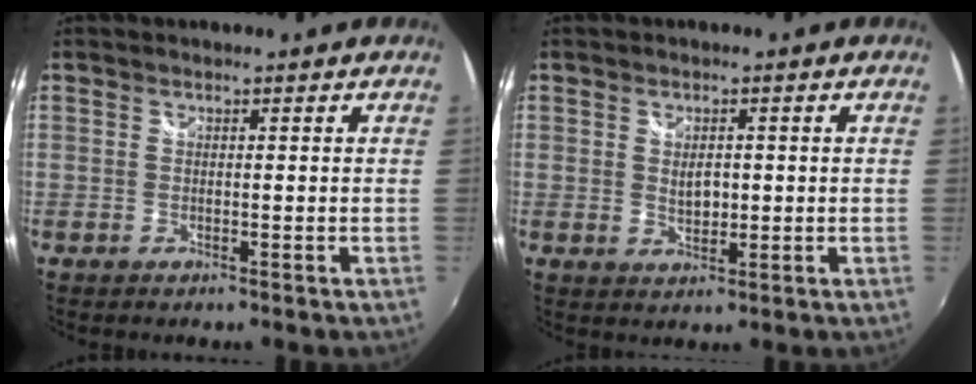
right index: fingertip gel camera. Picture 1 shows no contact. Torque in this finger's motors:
{"motor_torque": [0.30, 0.18, 0.10, 0.03]}